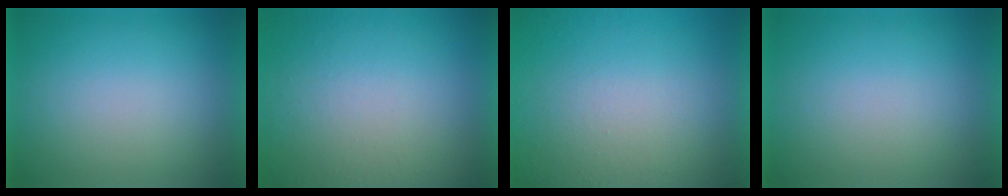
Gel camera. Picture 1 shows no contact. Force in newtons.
{"total": 9.4}
{"total": 8.4}
{"total": 0.0}